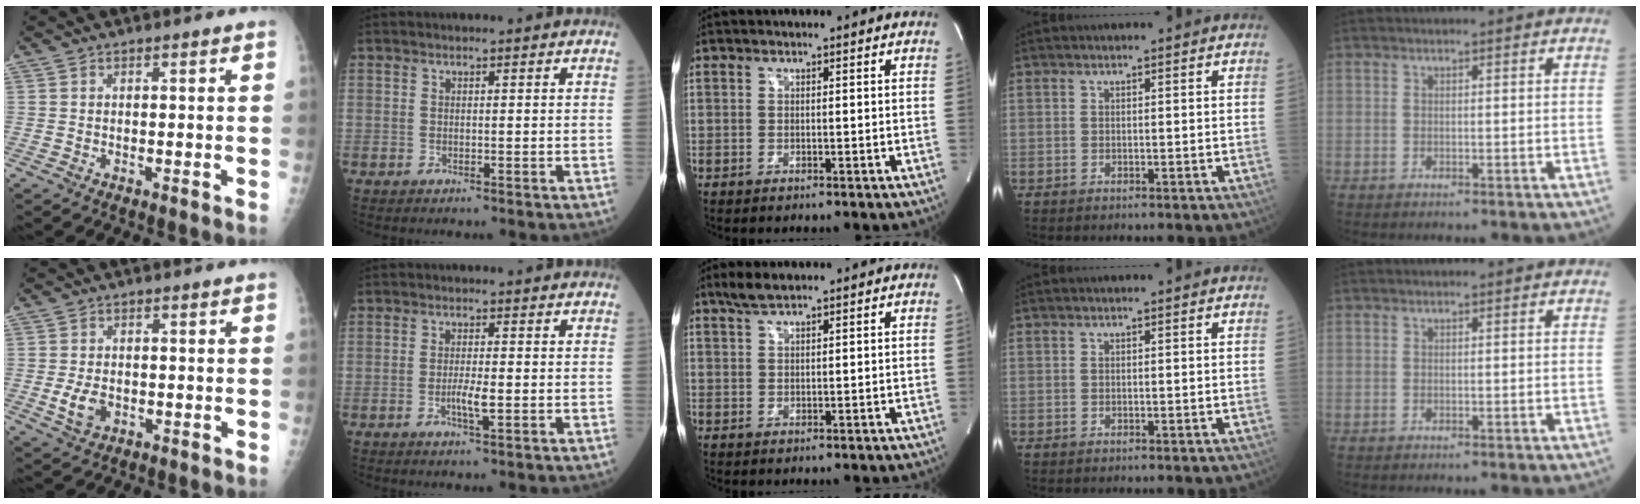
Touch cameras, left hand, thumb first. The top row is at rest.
{"thumb": {"total": 4.3, "force": [-1.0, 2.9, 3.0], "torque": [-0.054, -0.003, -0.013]}, "index": {"total": 2.5, "force": [-0.8, 0.3, 2.4], "torque": [-0.042, -0.004, -0.012]}, "middle": {"total": 3.0, "force": [2.4, 0.5, 1.8], "torque": [-0.044, 0.010, 0.049]}}